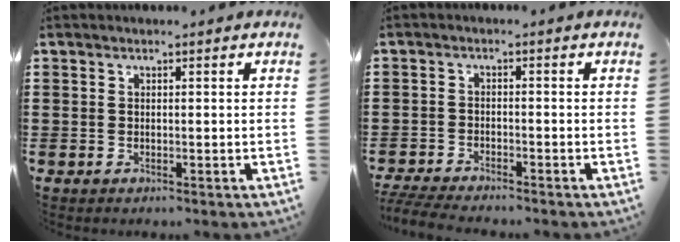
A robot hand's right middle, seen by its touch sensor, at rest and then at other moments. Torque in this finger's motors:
{"motor_torque": [1.48, -0.65, 0.05, 0.03]}